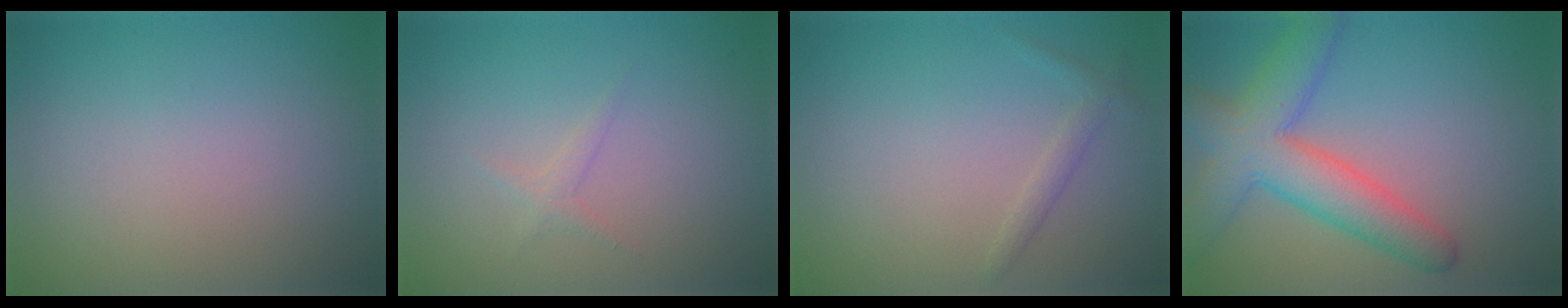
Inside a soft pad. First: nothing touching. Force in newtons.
{"total": 0.9, "press": 0.9, "slide": 0.0}
{"total": 1.3, "press": 1.3, "slide": 0.1}
{"total": 7.0, "press": 7.0, "slide": 0.4}